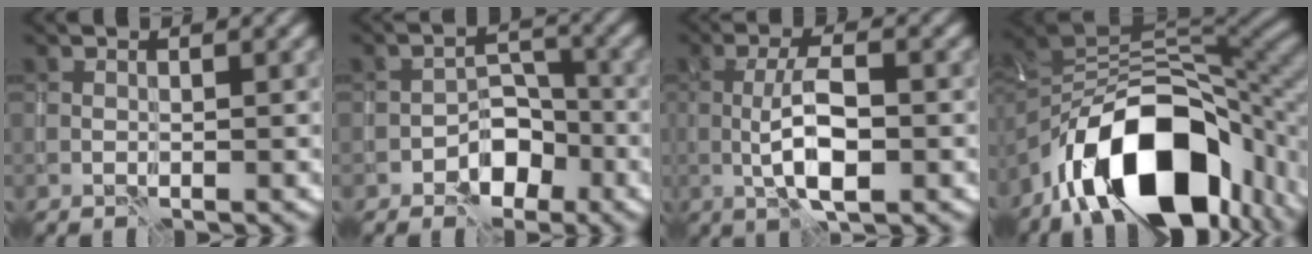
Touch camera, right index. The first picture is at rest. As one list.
[{"total": 4.0, "force": [-2.3, 2.5, 2.1], "torque": [-0.015, 0.008, -0.038]}, {"total": 5.1, "force": [-1.3, 1.5, 4.7], "torque": [-0.090, 0.008, -0.026]}, {"total": 16.5, "force": [-8.4, 8.0, 11.8], "torque": [-0.190, 0.008, -0.139]}]